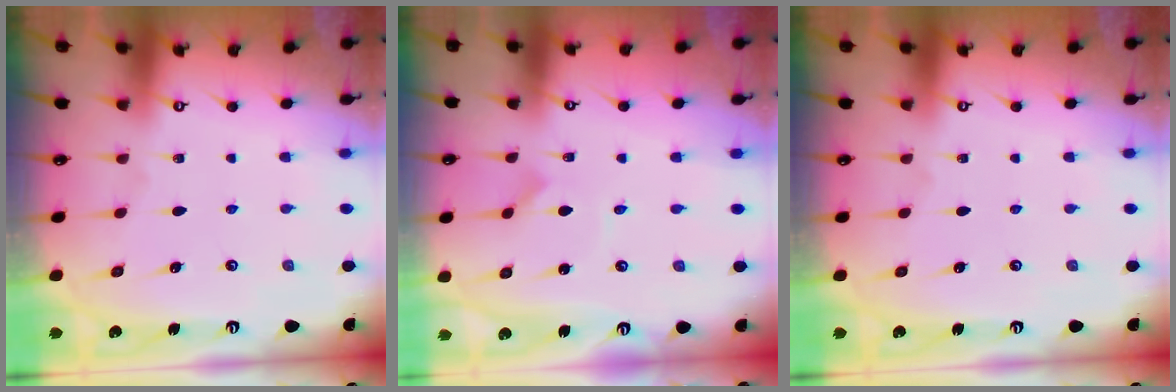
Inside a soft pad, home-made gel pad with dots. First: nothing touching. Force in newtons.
{"total": 0.0}
{"total": 0.0}